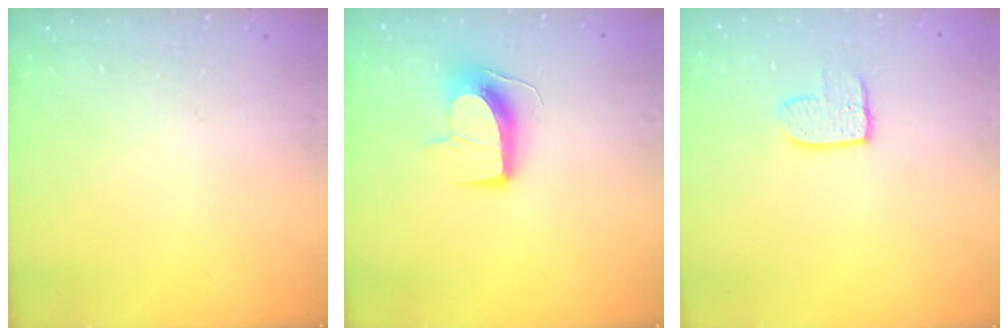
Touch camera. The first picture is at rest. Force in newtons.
{"total": 12.7, "press": 12.7, "slide": 0.5}
{"total": 7.4, "press": 7.4, "slide": 0.2}